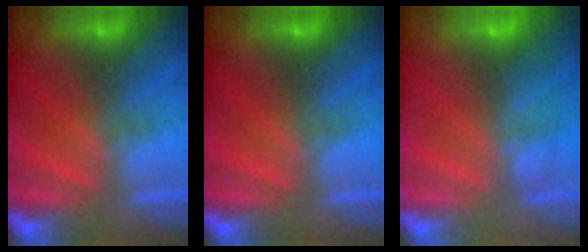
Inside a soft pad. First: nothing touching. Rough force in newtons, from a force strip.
{"total": 0.0}
{"total": 2.0}